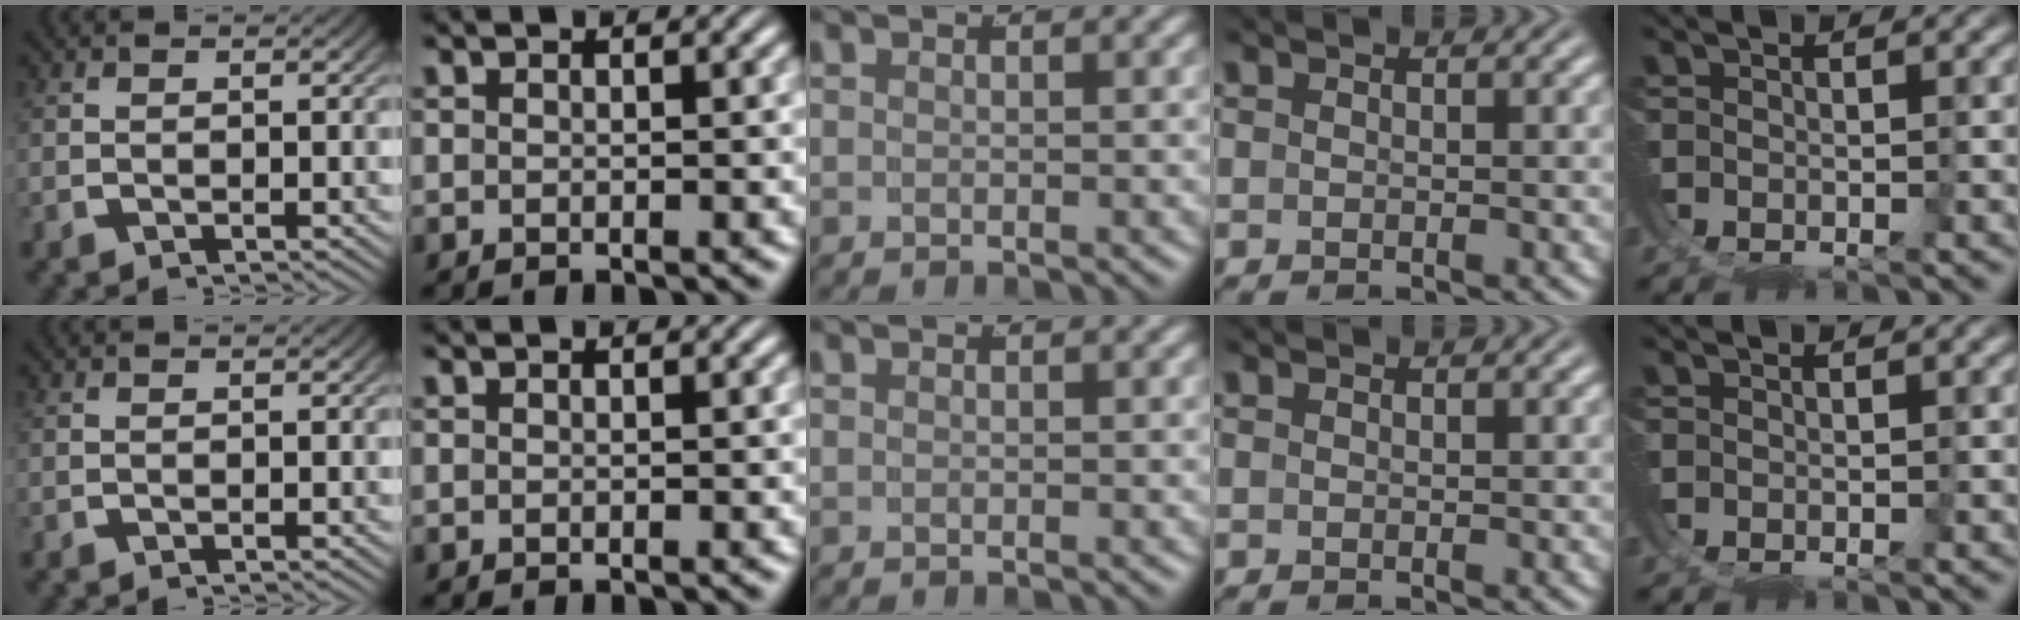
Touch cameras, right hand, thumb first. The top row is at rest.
{}